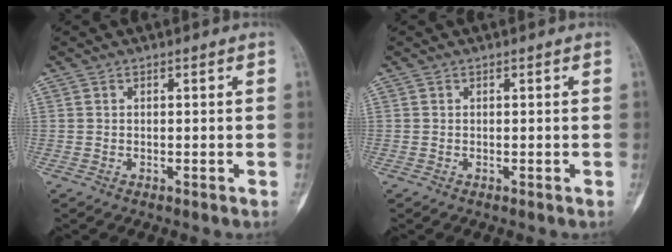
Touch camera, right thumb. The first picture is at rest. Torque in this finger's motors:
{"motor_torque": [-0.24, 0.08, -0.11, 0.04, 0.09]}